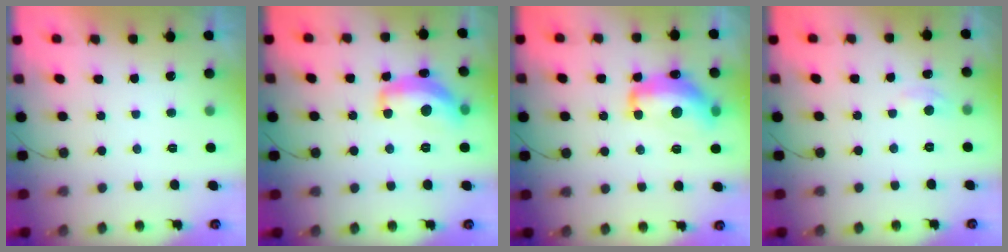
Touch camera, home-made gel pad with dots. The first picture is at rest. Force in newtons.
{"total": 14.2, "press": 14.1, "slide": 1.0}
{"total": 15.1, "press": 15.1, "slide": 0.9}
{"total": 2.6, "press": 2.6, "slide": 0.3}